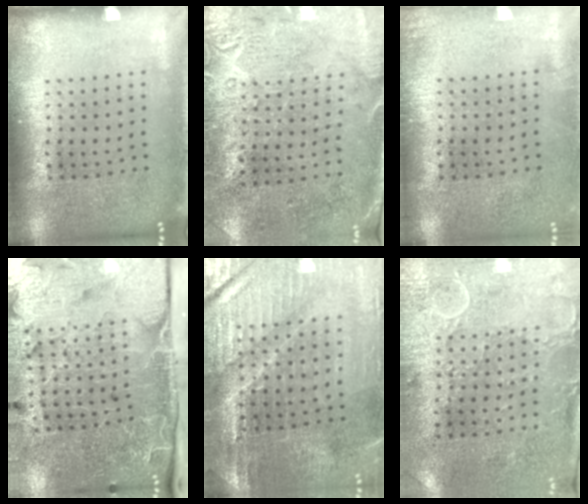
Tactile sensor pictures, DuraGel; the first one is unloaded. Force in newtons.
{"total": 2.8, "press": 2.4, "slide": 1.4}
{"total": 0.7, "press": 0.7, "slide": 0.1}
{"total": 4.9, "press": 3.9, "slide": 3.0}
{"total": 3.1, "press": 3.1, "slide": 0.5}
{"total": 2.9, "press": 2.4, "slide": 1.7}